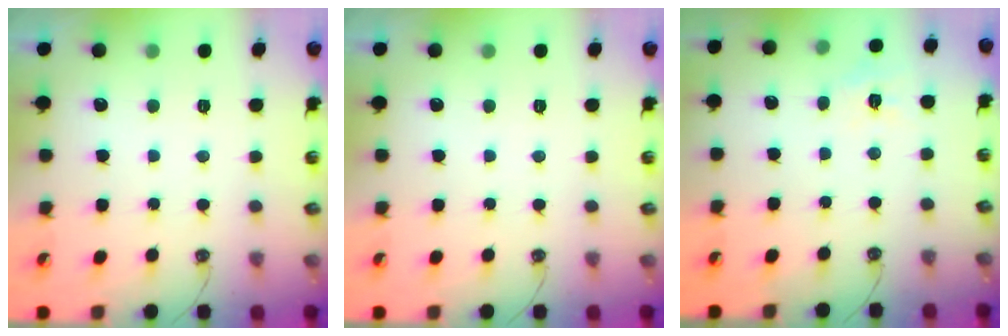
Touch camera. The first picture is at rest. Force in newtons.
{"total": 0.0}
{"total": 4.9, "press": 4.9, "slide": 0.7}